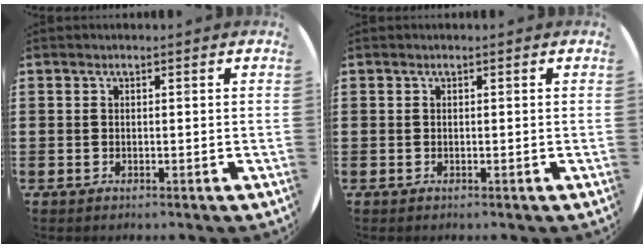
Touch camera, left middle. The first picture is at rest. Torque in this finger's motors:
{"motor_torque": [-0.02, -0.01, 0.00, 0.00]}